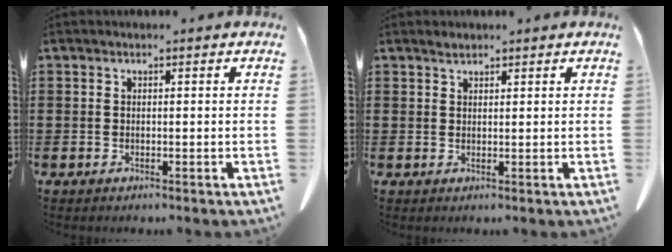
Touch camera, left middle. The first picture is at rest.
{"total": 1.3, "force": [1.2, 0.3, 0.4], "torque": [-0.003, -0.004, 0.022]}